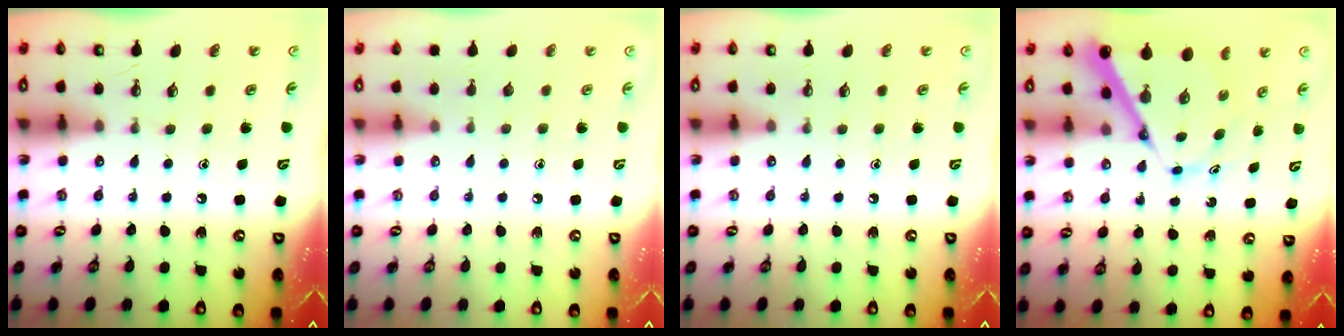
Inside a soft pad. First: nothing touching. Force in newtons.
{"total": 0.0}
{"total": 0.0}
{"total": 9.6, "press": 9.6, "slide": 0.9}